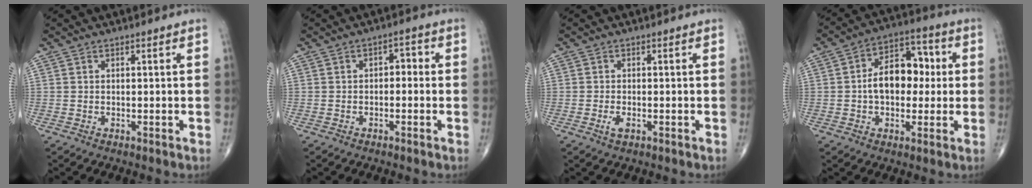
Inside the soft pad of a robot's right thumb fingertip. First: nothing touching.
{"total": 2.6, "force": [-0.3, 1.7, 2.0], "torque": [-0.012, 0.016, -0.013]}
{"total": 1.7, "force": [-0.7, 0.7, 1.4], "torque": [-0.029, -0.001, -0.012]}
{"total": 12.2, "force": [0.3, 8.0, 9.2], "torque": [-0.113, 0.033, -0.002]}